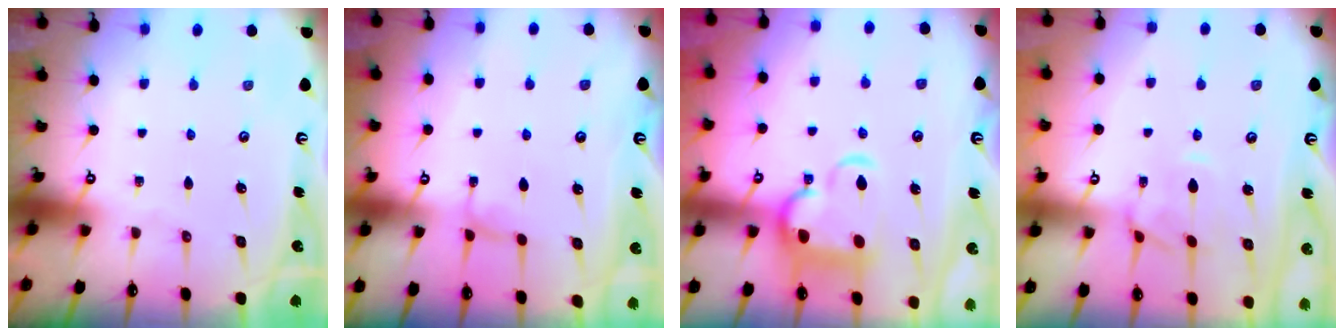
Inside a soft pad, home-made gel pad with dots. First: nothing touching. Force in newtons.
{"total": 0.5, "press": 0.3, "slide": 0.4}
{"total": 7.3, "press": 7.0, "slide": 1.8}
{"total": 0.9, "press": 0.5, "slide": 0.7}